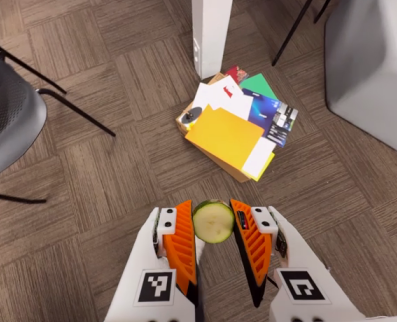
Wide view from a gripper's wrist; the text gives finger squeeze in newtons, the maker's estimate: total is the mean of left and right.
{"total": 9.1, "left": 9.3, "right": 9.0}